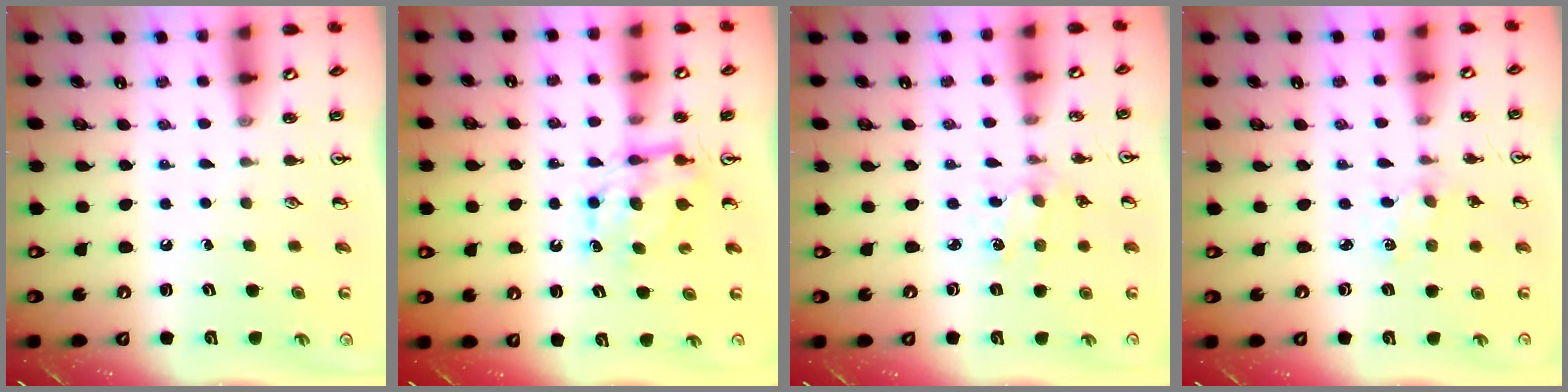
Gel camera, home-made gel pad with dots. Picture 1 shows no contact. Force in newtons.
{"total": 7.3, "press": 7.3, "slide": 0.2}
{"total": 2.6, "press": 2.6, "slide": 0.4}
{"total": 0.7, "press": 0.7, "slide": 0.2}